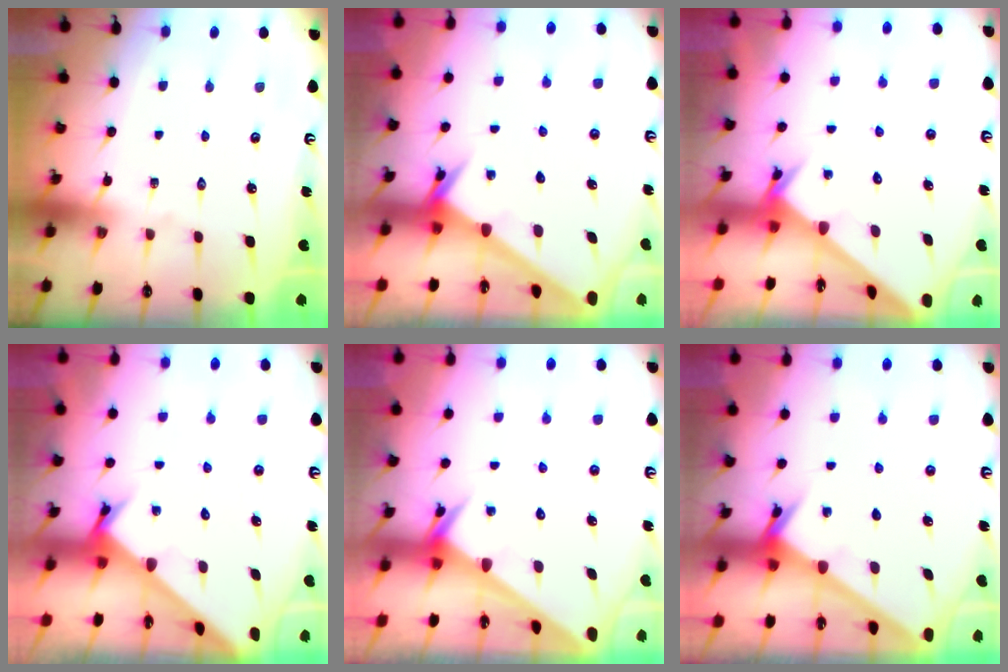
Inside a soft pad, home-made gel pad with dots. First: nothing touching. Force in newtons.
{"total": 2.0, "press": 2.0, "slide": 0.2}
{"total": 2.0, "press": 2.0, "slide": 0.1}
{"total": 2.3, "press": 2.3, "slide": 0.2}
{"total": 2.4, "press": 2.4, "slide": 0.0}
{"total": 2.4, "press": 2.4, "slide": 0.2}